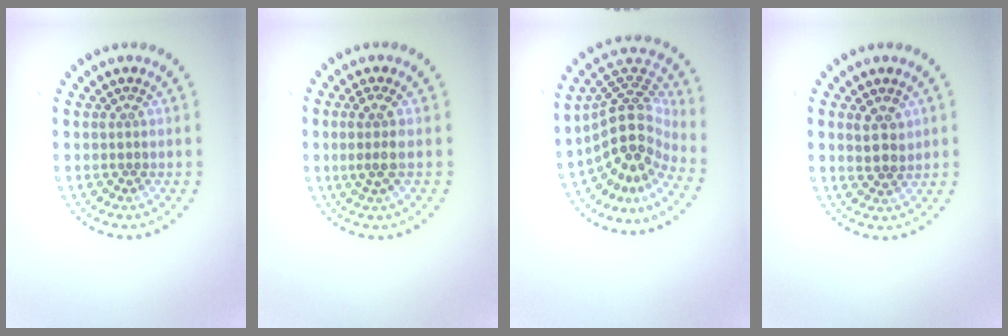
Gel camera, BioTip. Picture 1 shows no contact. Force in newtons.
{"total": 2.0, "press": 1.7, "slide": 1.1}
{"total": 5.4, "press": 4.0, "slide": 3.7}
{"total": 2.3, "press": 2.1, "slide": 1.0}